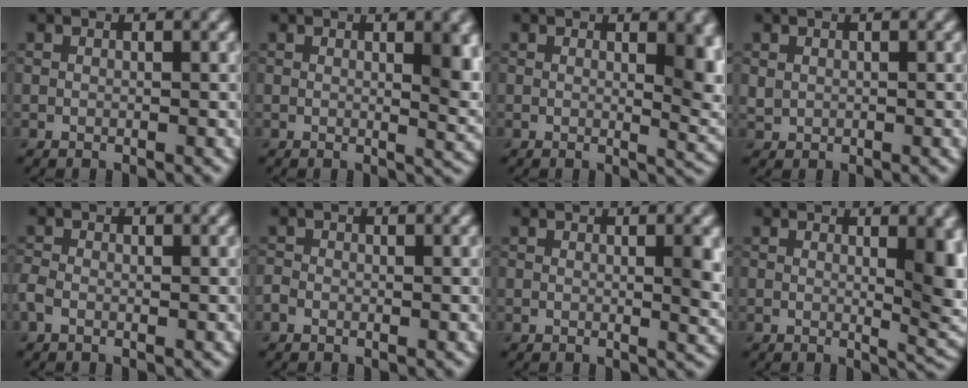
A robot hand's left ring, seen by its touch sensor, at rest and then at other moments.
{"total": 3.9, "force": [1.2, 1.2, 3.5], "torque": [-0.033, -0.002, 0.017]}
{"total": 4.9, "force": [1.2, 1.8, 4.4], "torque": [-0.041, -0.007, 0.020]}
{"total": 0.7, "force": [0.3, 0.7, 0.2], "torque": [-0.003, -0.002, 0.007]}
{"total": 1.2, "force": [-0.7, 0.7, 0.7], "torque": [-0.018, 0.001, -0.020]}
{"total": 0.7, "force": [-0.5, 0.5, 0.2], "torque": [-0.003, 0.000, -0.013]}
{"total": 2.4, "force": [0.3, 0.6, 2.3], "torque": [-0.027, -0.005, 0.004]}
{"total": 5.8, "force": [0.9, 1.9, 5.4], "torque": [-0.047, -0.006, 0.017]}